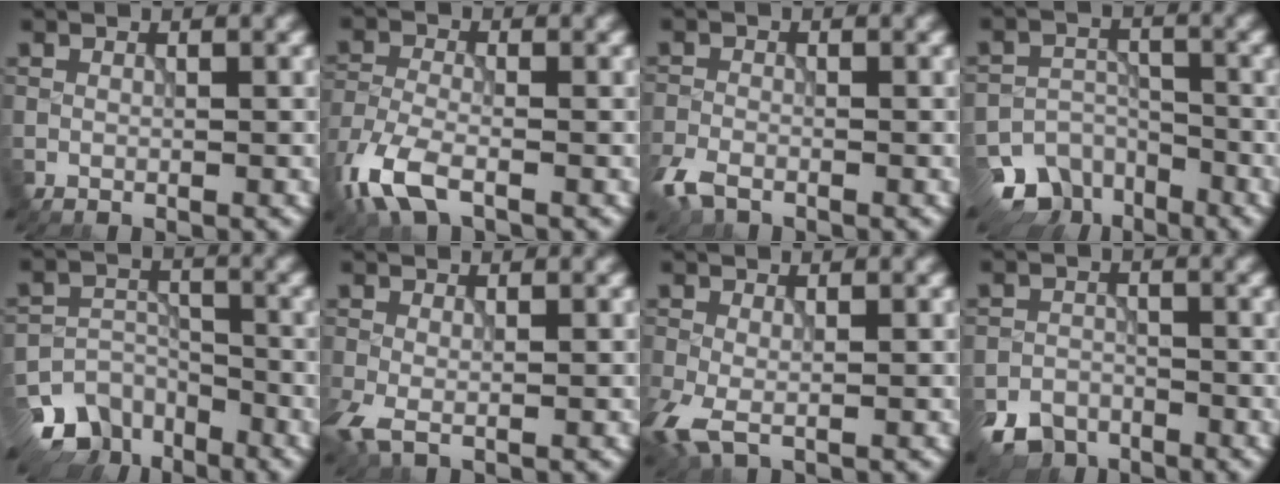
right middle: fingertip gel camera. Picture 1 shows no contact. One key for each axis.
{"total": 6.0, "fx": -3.9, "fy": 2.4, "fz": 3.9, "tx": -0.091, "ty": -0.013, "tz": -0.089}
{"total": 2.9, "fx": -2.1, "fy": 1.3, "fz": 1.5, "tx": -0.035, "ty": -0.009, "tz": -0.051}
{"total": 6.9, "fx": -5.1, "fy": 4.4, "fz": 1.6, "tx": -0.001, "ty": -0.012, "tz": -0.077}
{"total": 7.5, "fx": -5.6, "fy": 4.6, "fz": 2.0, "tx": -0.018, "ty": -0.010, "tz": -0.095}
{"total": 2.2, "fx": -0.7, "fy": 0.9, "fz": 1.9, "tx": -0.053, "ty": -0.008, "tz": -0.016}
{"total": 3.4, "fx": -1.0, "fy": 1.6, "fz": 2.8, "tx": -0.080, "ty": -0.010, "tz": -0.023}
{"total": 4.4, "fx": -3.5, "fy": 2.5, "fz": 1.1, "tx": -0.016, "ty": -0.009, "tz": -0.064}